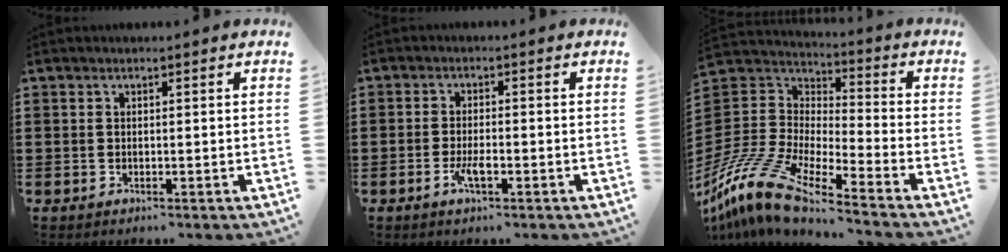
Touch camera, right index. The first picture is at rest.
{"total": 3.0, "force": [-1.4, 0.9, 2.6], "torque": [-0.056, -0.002, -0.029]}
{"total": 12.2, "force": [-10.4, 2.3, 6.1], "torque": [-0.168, 0.004, -0.217]}